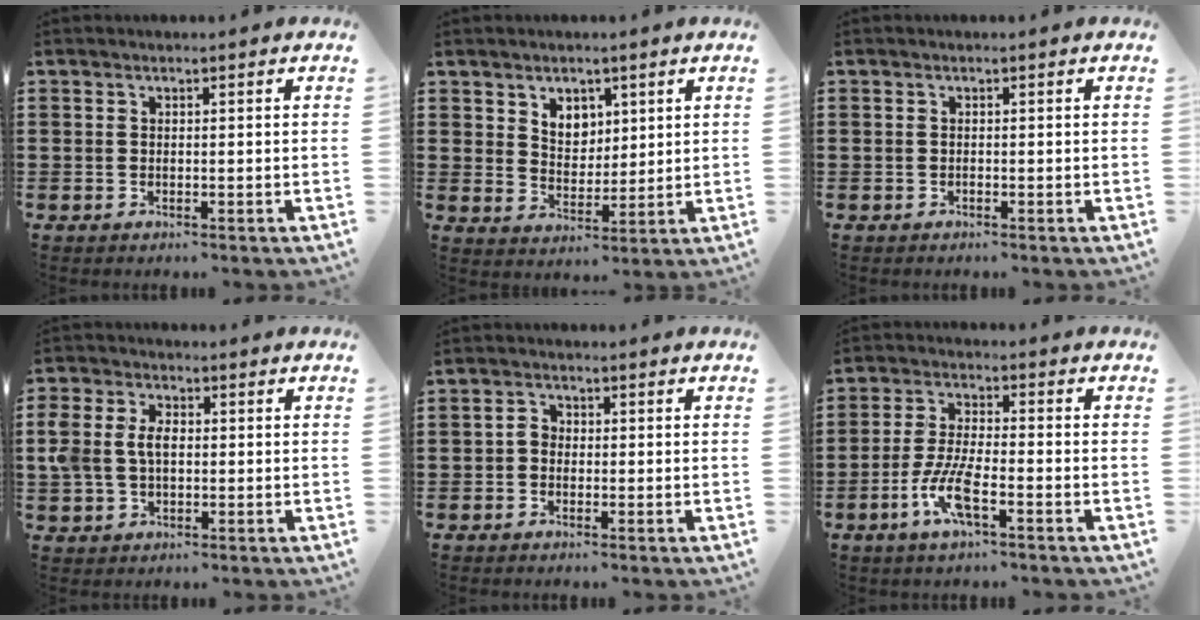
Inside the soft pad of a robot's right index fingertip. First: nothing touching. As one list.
[{"total": 4.4, "force": [2.8, 3.1, 1.0], "torque": [-0.036, 0.004, 0.054]}, {"total": 0.0}, {"total": 5.2, "force": [0.2, 3.5, 3.8], "torque": [-0.101, 0.006, -0.005]}, {"total": 1.8, "force": [-0.5, 1.3, 1.1], "torque": [-0.024, 0.005, -0.011]}, {"total": 7.2, "force": [-3.4, 1.7, 6.1], "torque": [-0.138, -0.011, -0.067]}]